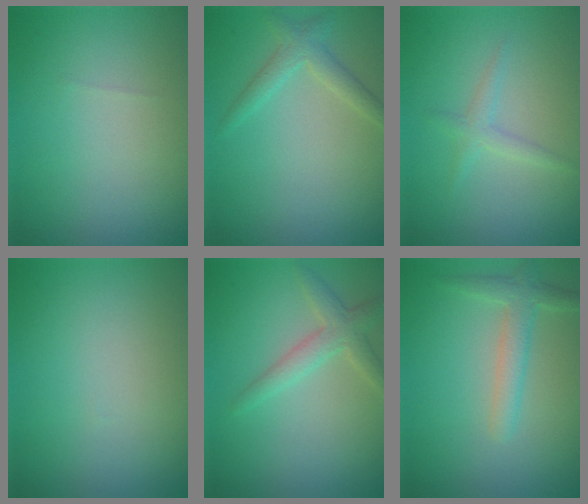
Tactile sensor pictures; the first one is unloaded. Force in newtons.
{"total": 2.0, "press": 2.0, "slide": 0.1}
{"total": 1.4, "press": 1.4, "slide": 0.0}
{"total": 0.0}
{"total": 2.4, "press": 2.4, "slide": 0.1}
{"total": 2.4, "press": 2.4, "slide": 0.1}